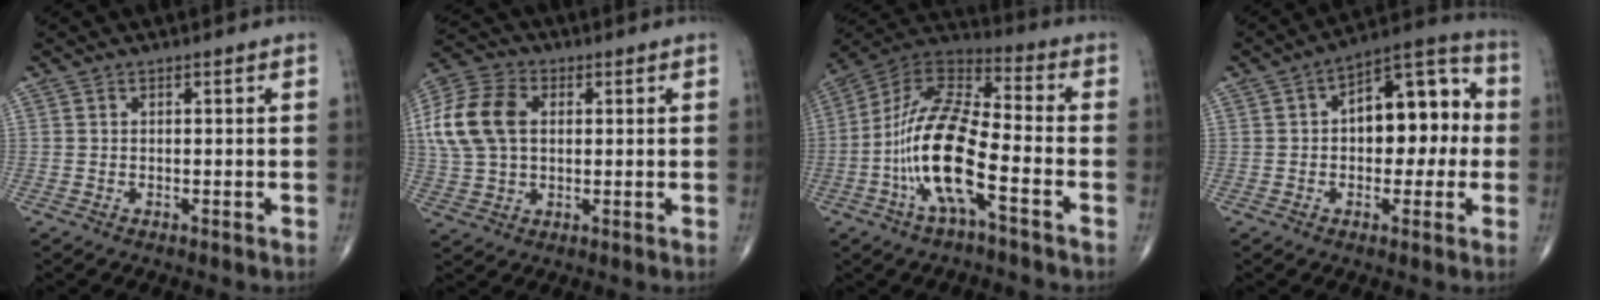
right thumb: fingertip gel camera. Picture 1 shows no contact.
{"total": 13.2, "force": [2.2, 8.9, 9.5], "torque": [-0.190, 0.014, 0.037]}
{"total": 17.1, "force": [-5.5, 5.5, 15.2], "torque": [-0.302, 0.043, -0.109]}
{"total": 14.2, "force": [0.7, 8.0, 11.7], "torque": [-0.125, 0.042, 0.002]}